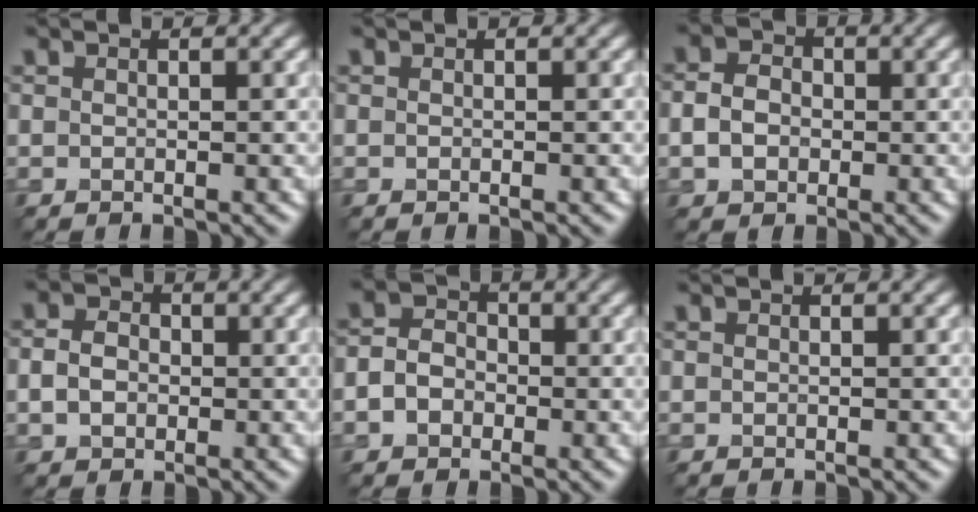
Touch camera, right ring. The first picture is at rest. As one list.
[{"total": 0.0}, {"total": 3.1, "force": [-0.5, 2.5, 1.8], "torque": [-0.039, -0.002, -0.017]}, {"total": 2.7, "force": [-0.3, 2.2, 1.6], "torque": [-0.036, -0.002, -0.014]}, {"total": 3.0, "force": [-0.9, 2.4, 1.5], "torque": [-0.020, -0.004, -0.026]}, {"total": 0.0}]